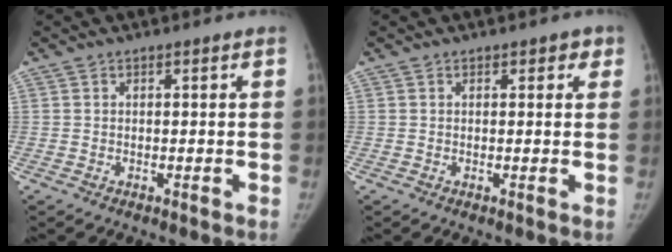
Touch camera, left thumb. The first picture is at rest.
{"total": 1.7, "force": [1.0, 1.2, 0.8], "torque": [0.014, 0.000, 0.006]}